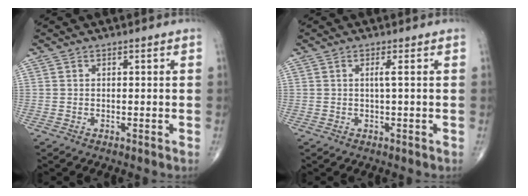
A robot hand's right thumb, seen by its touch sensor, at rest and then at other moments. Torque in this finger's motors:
{"motor_torque": [-0.29, 0.19, 0.33, 0.06, 0.06]}